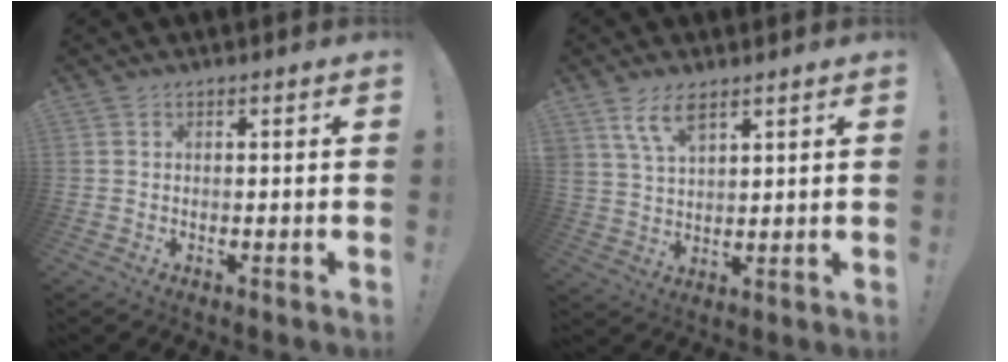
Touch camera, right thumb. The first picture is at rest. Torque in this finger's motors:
{"motor_torque": [0.38, 0.47, 0.25, 0.17, 0.36]}